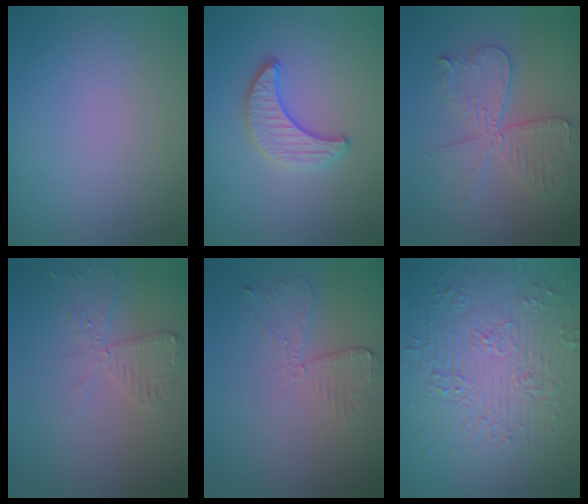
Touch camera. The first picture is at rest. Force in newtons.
{"total": 3.3, "press": 3.1, "slide": 1.0}
{"total": 5.7, "press": 5.7, "slide": 0.8}
{"total": 2.9, "press": 2.8, "slide": 0.6}
{"total": 2.7, "press": 2.4, "slide": 1.2}
{"total": 9.5, "press": 6.9, "slide": 6.4}